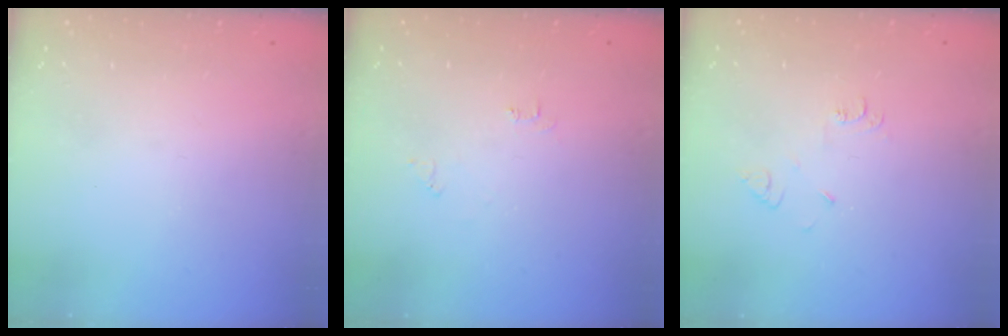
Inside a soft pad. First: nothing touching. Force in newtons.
{"total": 3.9, "press": 3.8, "slide": 0.5}
{"total": 4.9, "press": 4.8, "slide": 0.7}